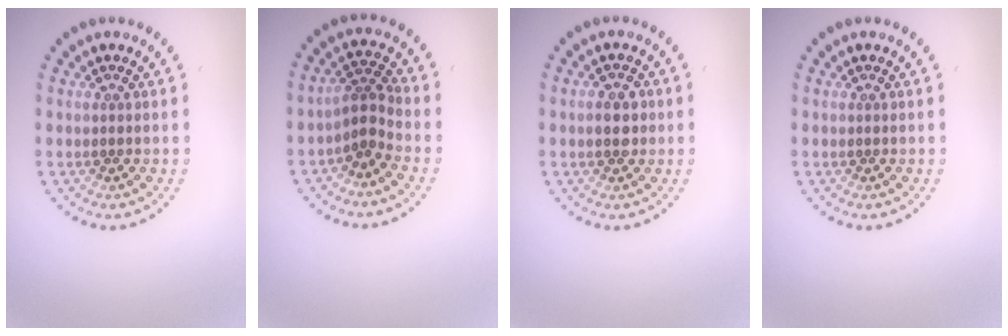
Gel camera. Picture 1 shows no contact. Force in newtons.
{"total": 2.3, "press": 1.6, "slide": 1.6}
{"total": 2.0, "press": 1.9, "slide": 0.3}
{"total": 0.0}